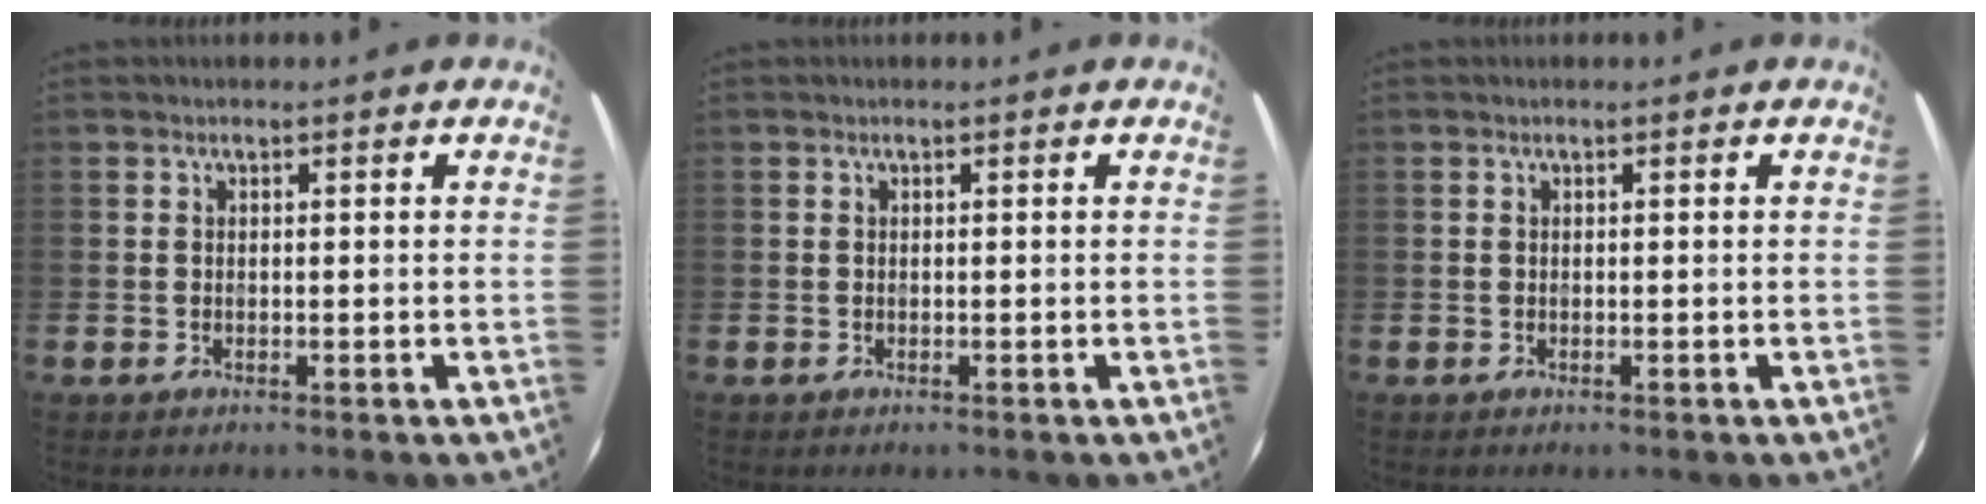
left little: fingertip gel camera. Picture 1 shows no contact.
{"total": 0.0}
{"total": 0.0}